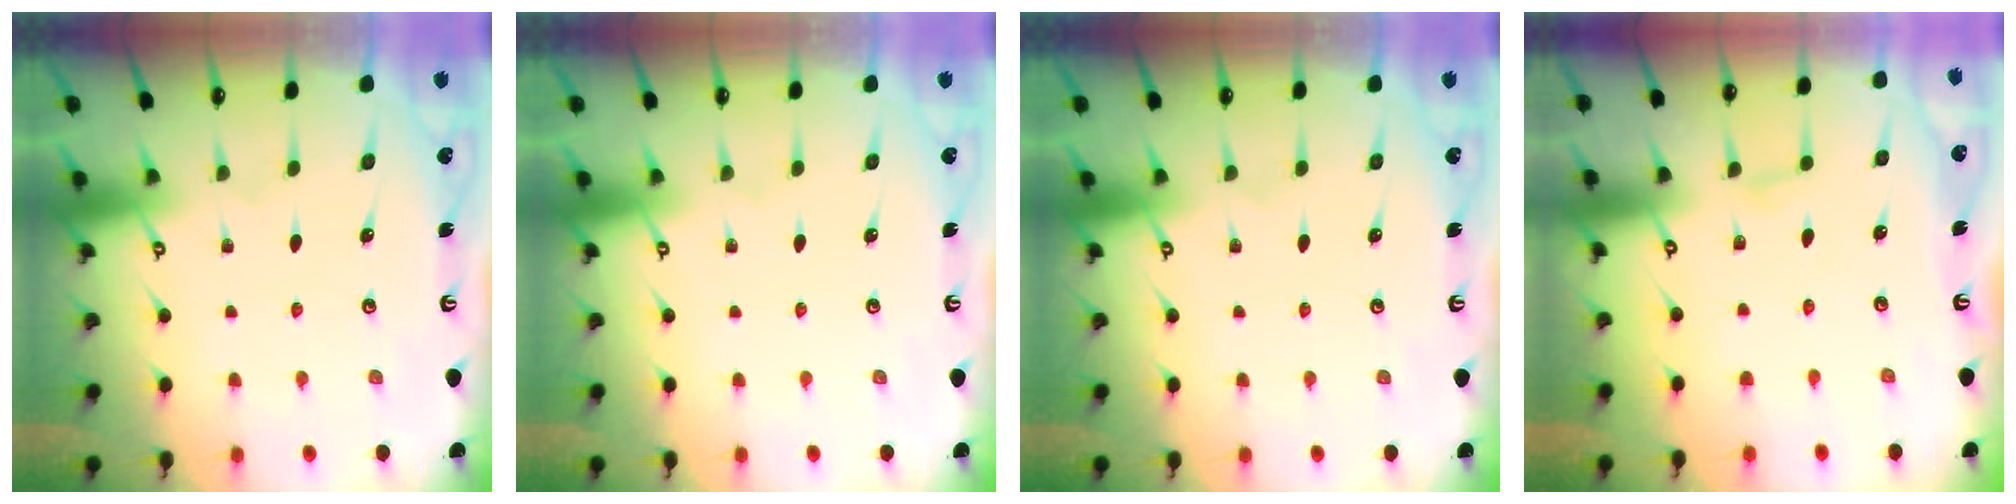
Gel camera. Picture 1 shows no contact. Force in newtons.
{"total": 0.0}
{"total": 0.0}
{"total": 2.2, "press": 2.1, "slide": 0.3}